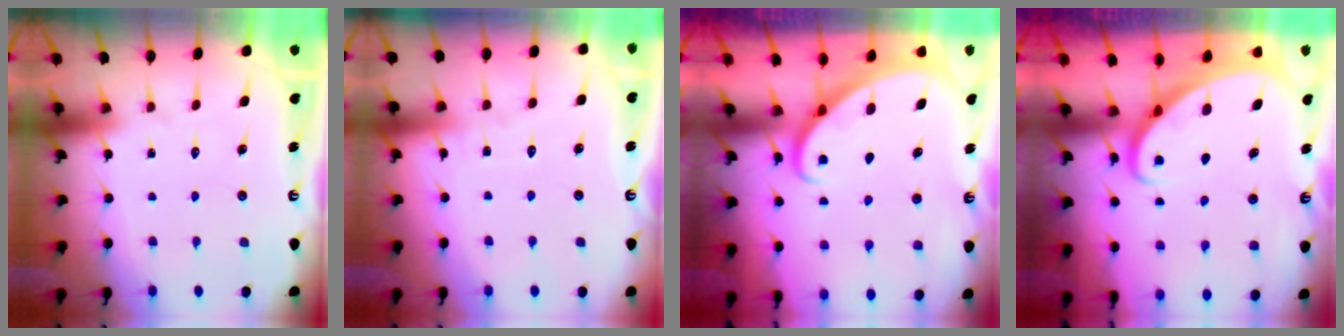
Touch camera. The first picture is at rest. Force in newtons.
{"total": 2.1, "press": 2.1, "slide": 0.1}
{"total": 2.7, "press": 2.7, "slide": 0.2}
{"total": 2.3, "press": 2.3, "slide": 0.3}